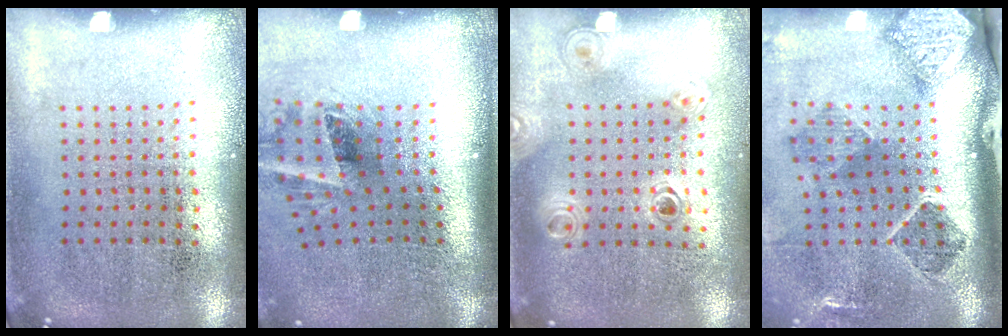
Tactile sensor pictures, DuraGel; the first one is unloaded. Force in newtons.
{"total": 2.1, "press": 1.3, "slide": 1.7}
{"total": 1.2, "press": 1.1, "slide": 0.5}
{"total": 2.9, "press": 1.8, "slide": 2.2}